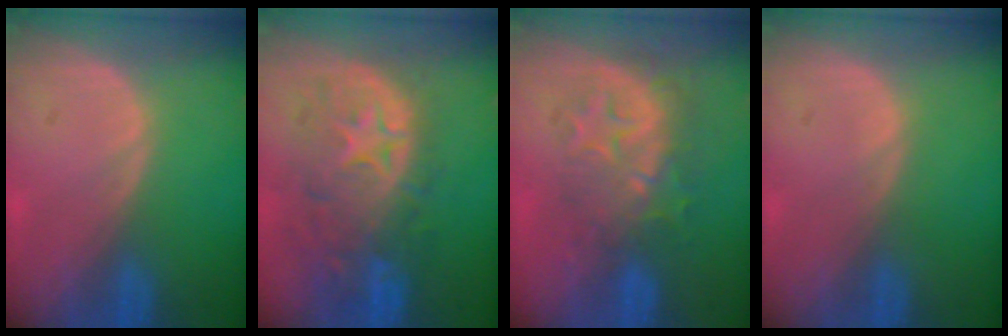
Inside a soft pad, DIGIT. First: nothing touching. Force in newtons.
{"total": 11.1, "press": 9.8, "slide": 5.2}
{"total": 9.1, "press": 7.9, "slide": 4.5}
{"total": 0.0}